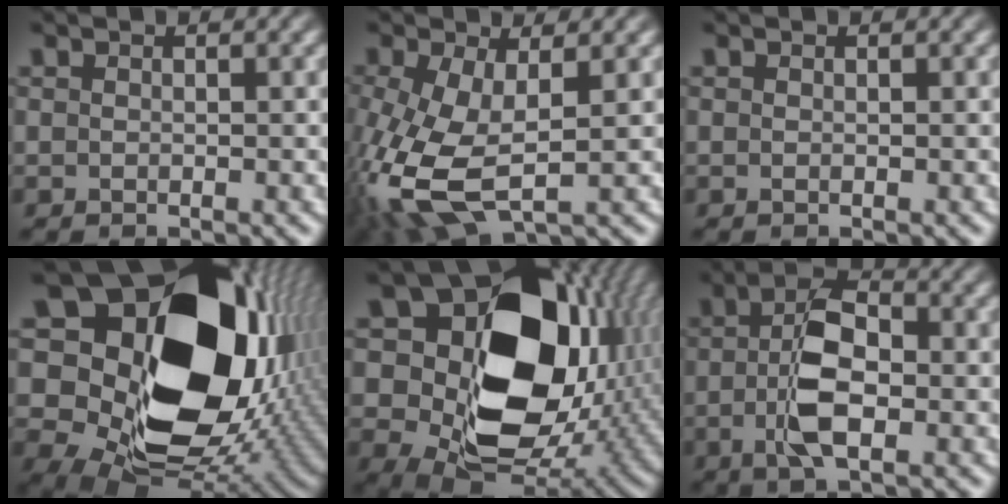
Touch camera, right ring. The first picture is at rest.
{"total": 7.7, "force": [-1.7, 4.6, 5.9], "torque": [-0.160, -0.041, -0.003]}
{"total": 0.9, "force": [0.3, -0.8, -0.5], "torque": [0.015, 0.005, 0.002]}
{"total": 31.3, "force": [0.4, 21.5, 22.7], "torque": [-0.352, -0.042, 0.008]}
{"total": 26.7, "force": [1.0, 18.3, 19.4], "torque": [-0.325, -0.043, 0.020]}
{"total": 5.3, "force": [-0.1, 2.0, 4.9], "torque": [-0.076, 0.004, -0.008]}